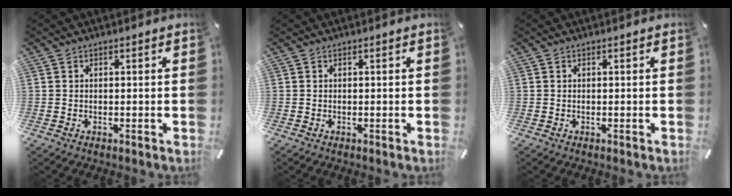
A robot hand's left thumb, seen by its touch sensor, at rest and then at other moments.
{"total": 0.0}
{"total": 0.0}